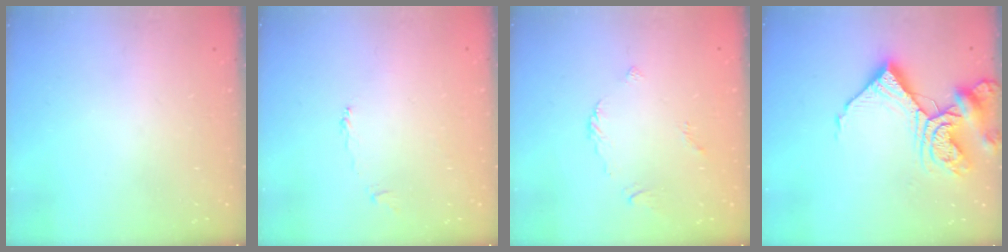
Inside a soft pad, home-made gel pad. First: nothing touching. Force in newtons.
{"total": 1.9, "press": 1.9, "slide": 0.4}
{"total": 3.2, "press": 3.1, "slide": 0.6}
{"total": 14.7, "press": 14.6, "slide": 1.6}